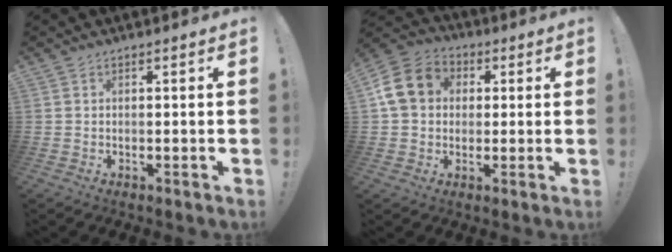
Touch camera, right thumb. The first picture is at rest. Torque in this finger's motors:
{"motor_torque": [0.21, 0.08, 0.56, -0.24, 0.16]}